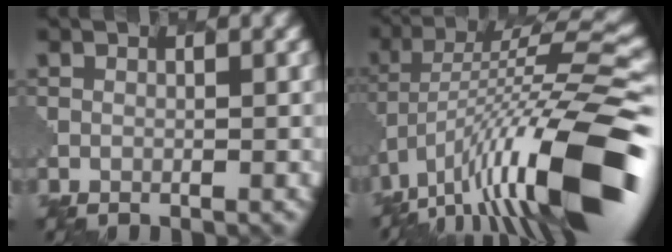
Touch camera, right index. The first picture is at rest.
{"total": 14.8, "force": [-6.1, 4.1, 12.9], "torque": [-0.222, 0.018, -0.098]}